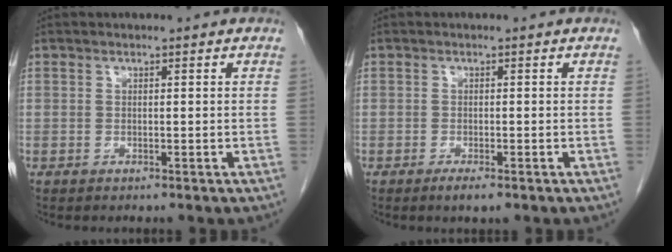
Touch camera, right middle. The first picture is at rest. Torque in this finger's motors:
{"motor_torque": [0.41, 0.02, -0.01, 0.02]}